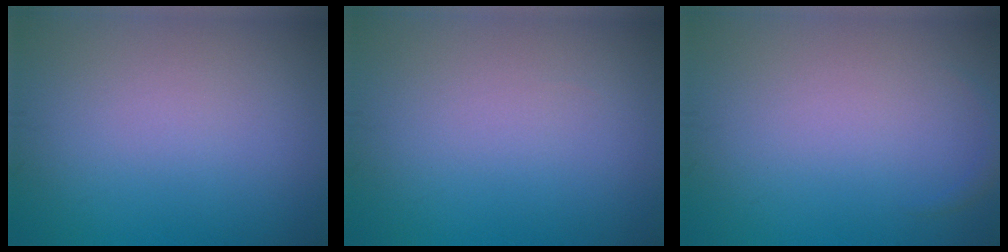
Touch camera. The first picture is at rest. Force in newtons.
{"total": 0.0}
{"total": 0.6, "press": 0.6, "slide": 0.1}